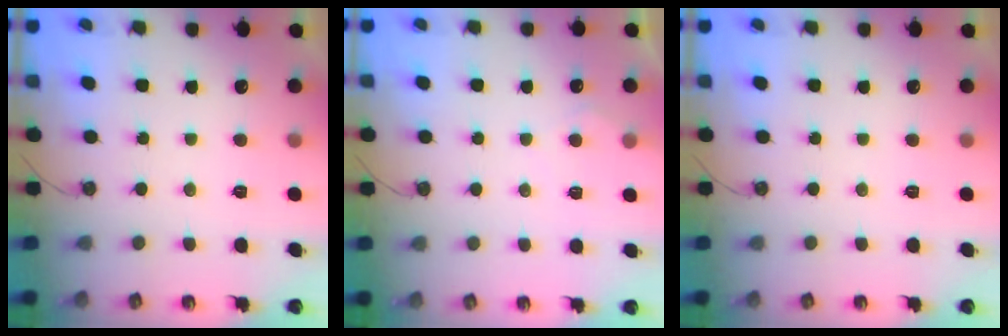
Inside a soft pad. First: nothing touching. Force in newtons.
{"total": 3.6, "press": 3.5, "slide": 0.4}
{"total": 0.0}